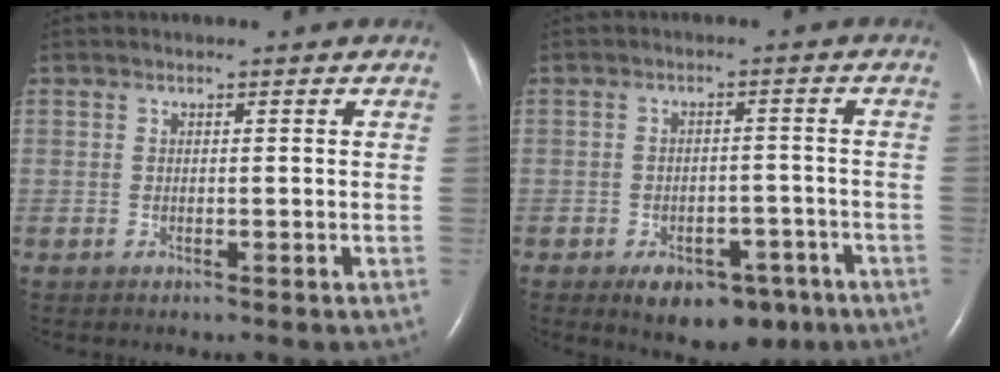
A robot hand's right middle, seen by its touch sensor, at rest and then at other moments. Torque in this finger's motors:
{"motor_torque": [0.13, -0.13, 0.13, 0.05]}